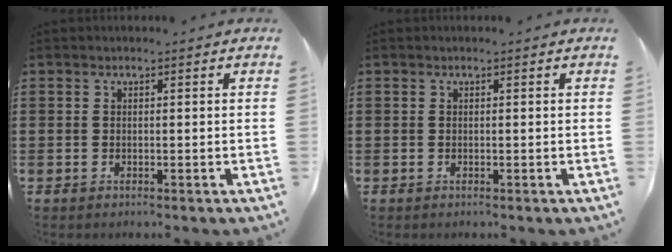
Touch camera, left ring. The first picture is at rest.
{"total": 0.0}